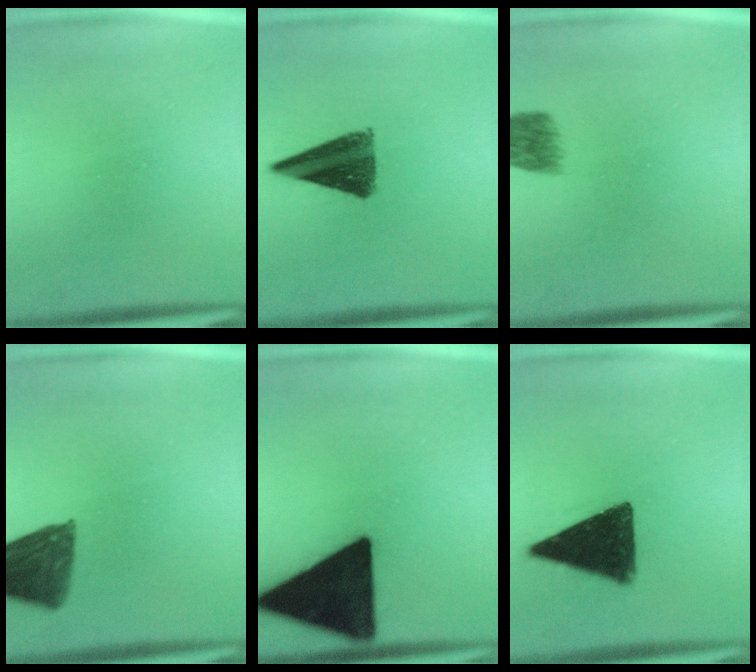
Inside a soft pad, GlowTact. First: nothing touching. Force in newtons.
{"total": 10.6}
{"total": 4.8}
{"total": 10.7}
{"total": 22.0}
{"total": 12.9}